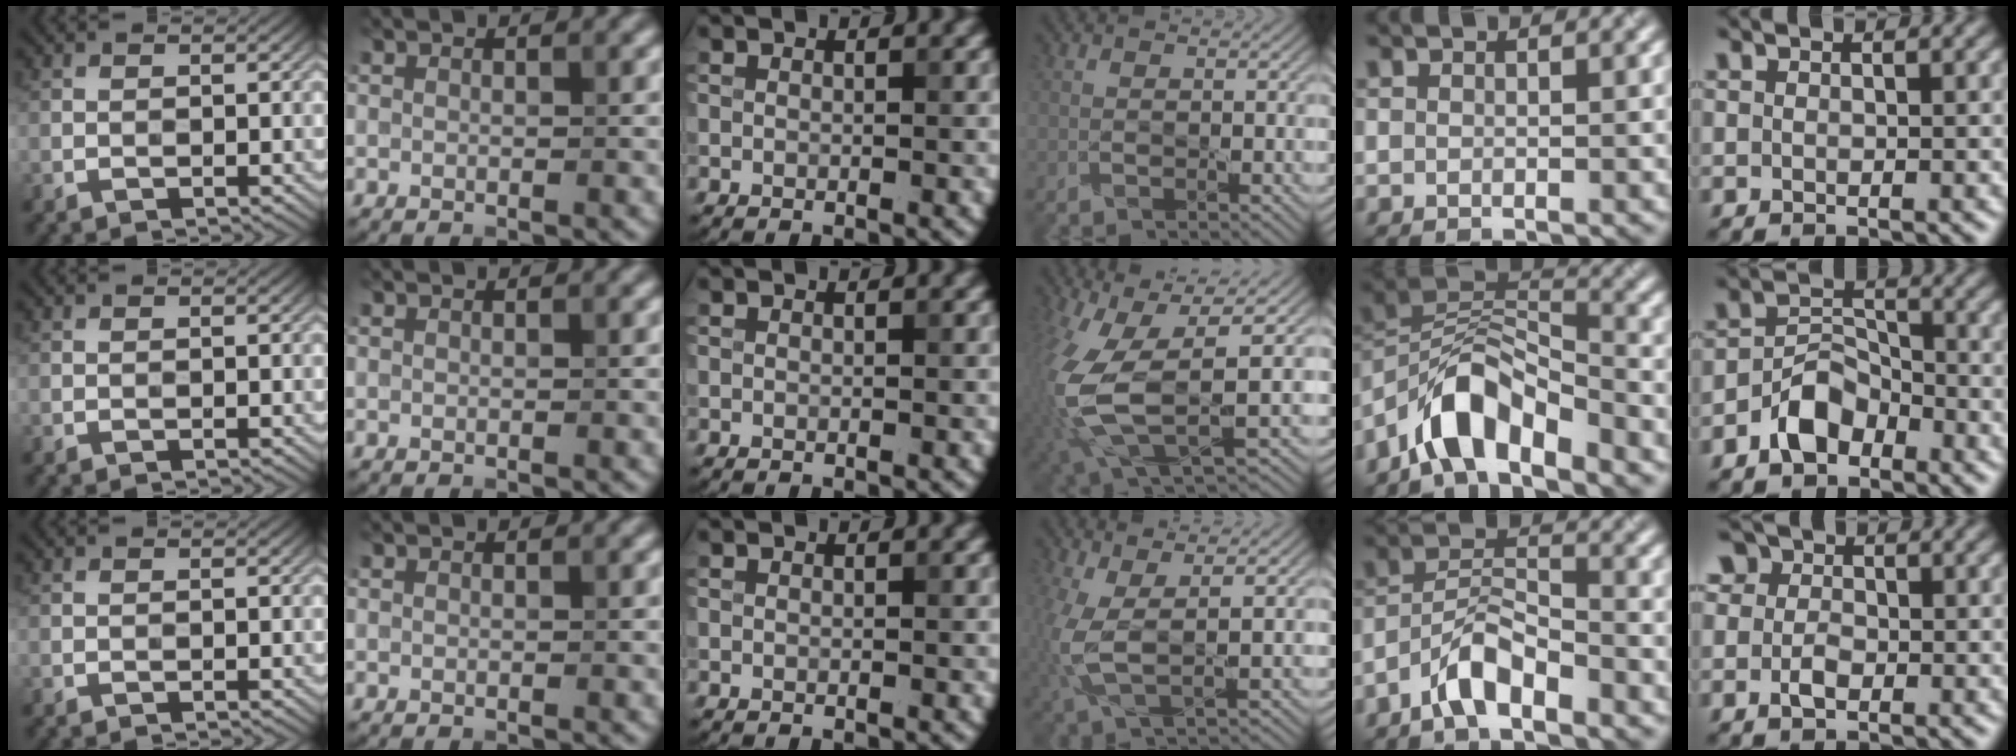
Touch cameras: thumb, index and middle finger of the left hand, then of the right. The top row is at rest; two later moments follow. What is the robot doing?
{"motion": "lift_and_place", "object": "knife"}